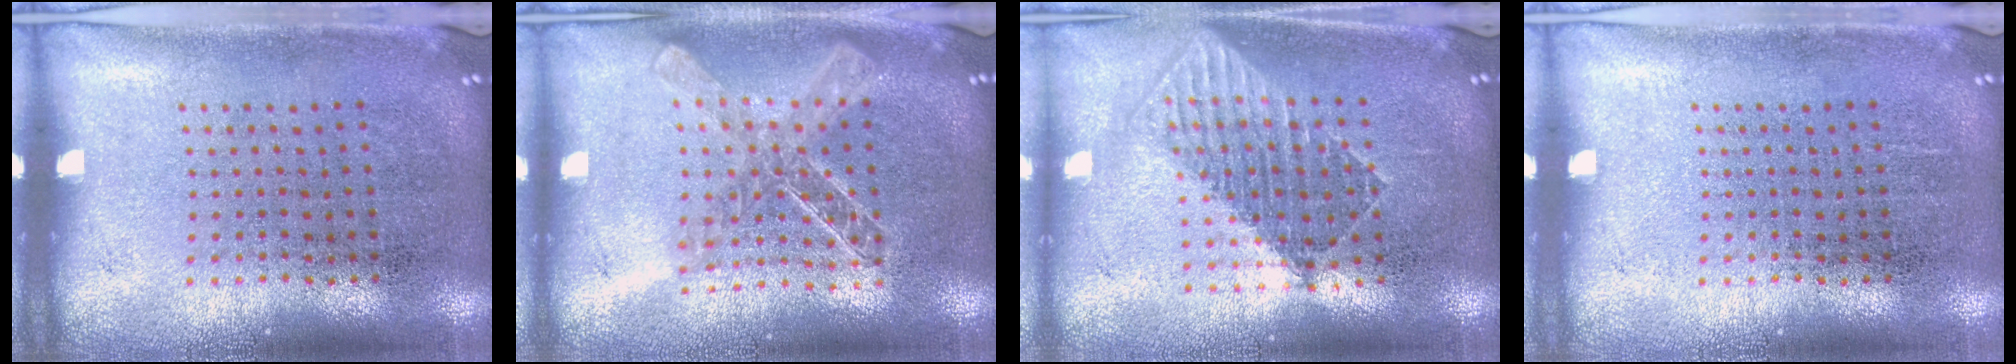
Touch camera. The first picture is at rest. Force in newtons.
{"total": 1.8, "press": 1.6, "slide": 0.8}
{"total": 1.7, "press": 1.4, "slide": 0.9}
{"total": 0.0}